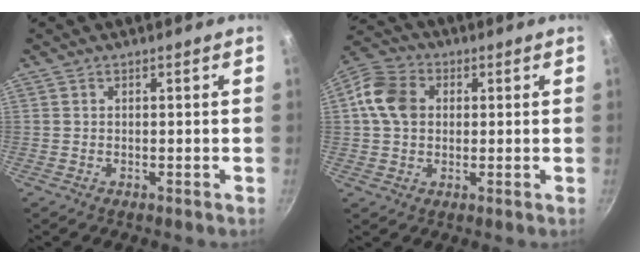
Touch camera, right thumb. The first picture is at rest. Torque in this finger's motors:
{"motor_torque": [0.10, 0.11, 0.75, 0.15, 0.07]}